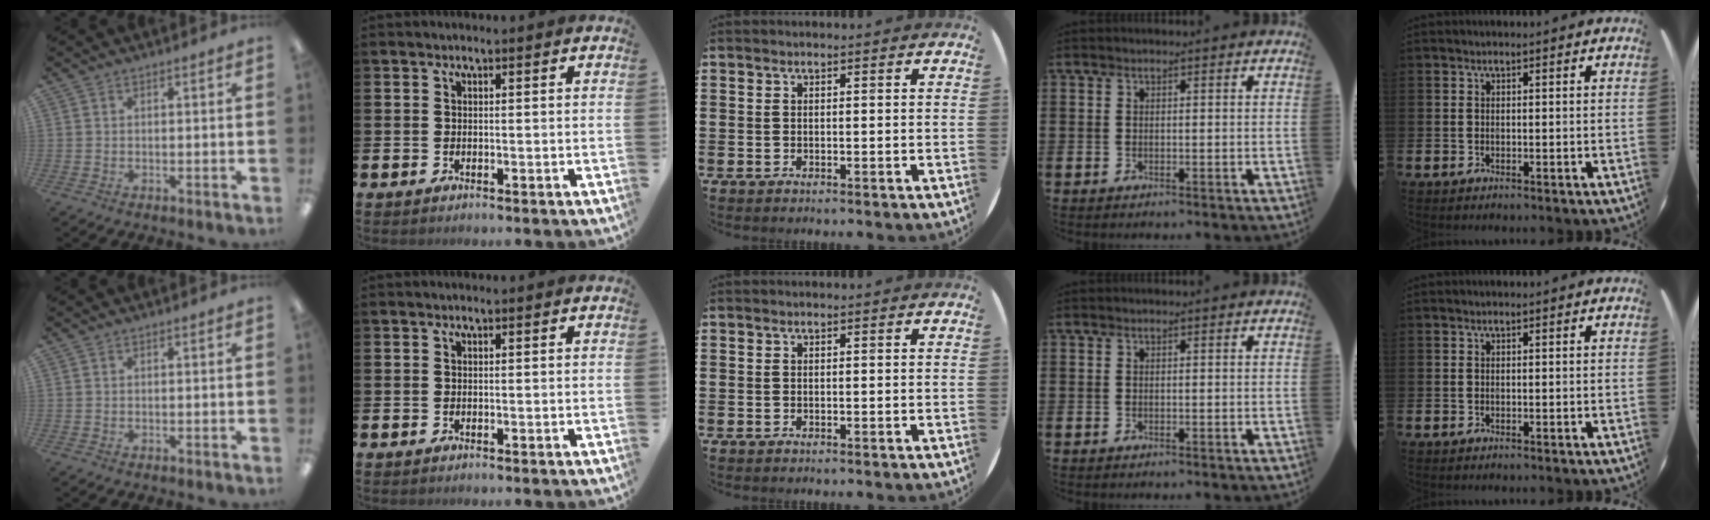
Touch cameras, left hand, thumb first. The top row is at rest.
{}